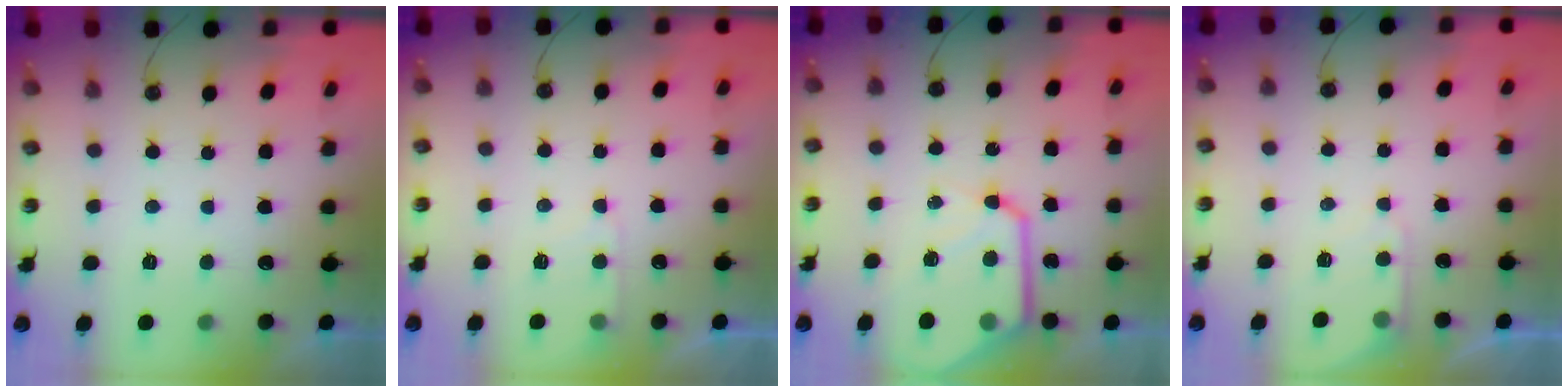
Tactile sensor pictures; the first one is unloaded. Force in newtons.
{"total": 5.4, "press": 5.3, "slide": 0.7}
{"total": 13.9, "press": 13.9, "slide": 1.4}
{"total": 6.5, "press": 6.4, "slide": 0.6}